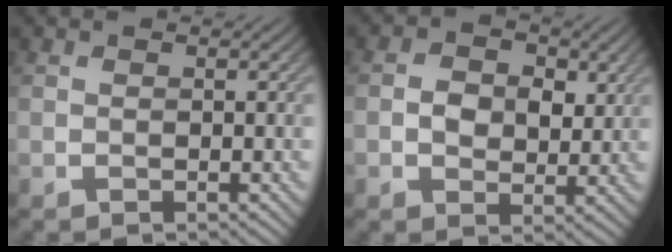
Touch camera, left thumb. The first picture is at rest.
{"total": 4.1, "force": [0.6, 3.2, 2.4], "torque": [-0.047, -0.001, -0.001]}